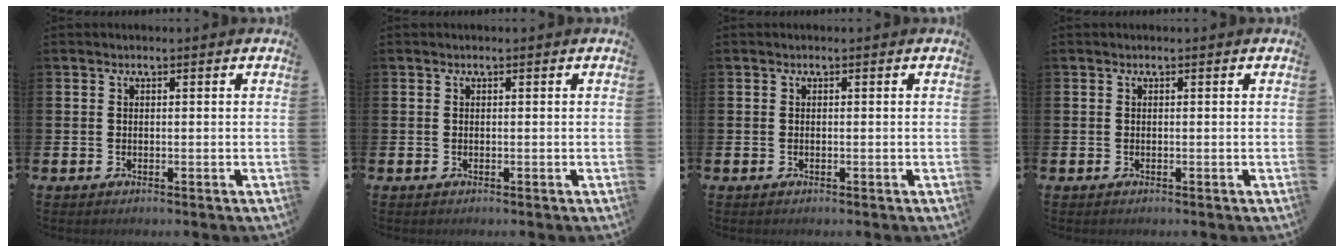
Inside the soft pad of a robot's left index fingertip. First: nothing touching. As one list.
[{"total": 0.0}, {"total": 0.0}, {"total": 0.0}]